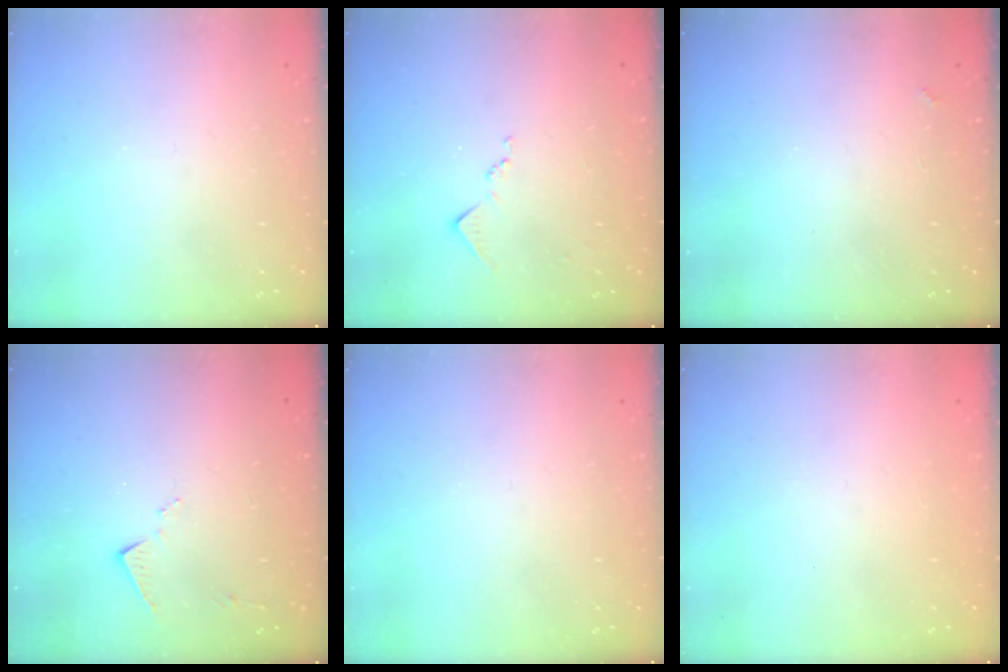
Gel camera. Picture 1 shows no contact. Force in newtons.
{"total": 7.5, "press": 7.4, "slide": 0.8}
{"total": 1.4, "press": 1.3, "slide": 0.4}
{"total": 7.8, "press": 7.8, "slide": 0.4}
{"total": 0.0}
{"total": 1.1, "press": 1.0, "slide": 0.1}